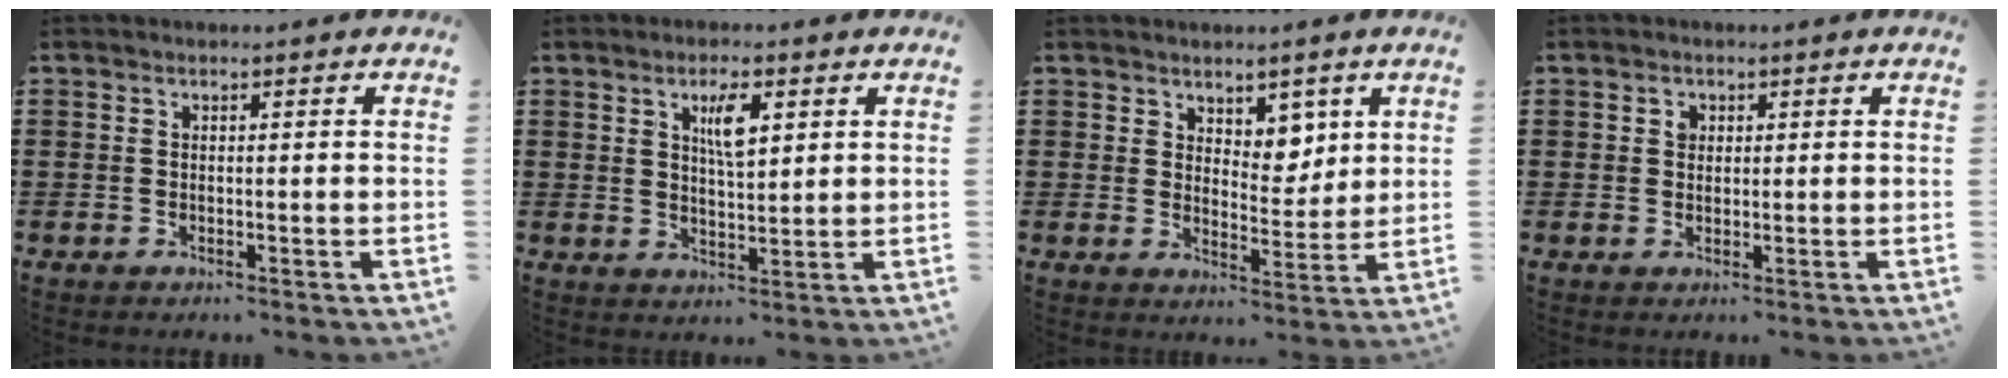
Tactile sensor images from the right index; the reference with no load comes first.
{"total": 4.9, "force": [2.1, 1.5, 4.2], "torque": [-0.073, 0.002, 0.029]}
{"total": 4.9, "force": [3.6, 3.1, 1.4], "torque": [-0.027, -0.005, 0.062]}
{"total": 1.3, "force": [0.5, 1.0, 0.6], "torque": [-0.014, 0.005, 0.009]}